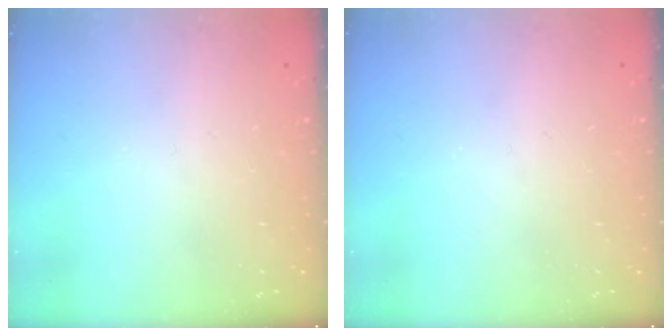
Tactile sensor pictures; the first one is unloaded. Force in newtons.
{"total": 0.0}